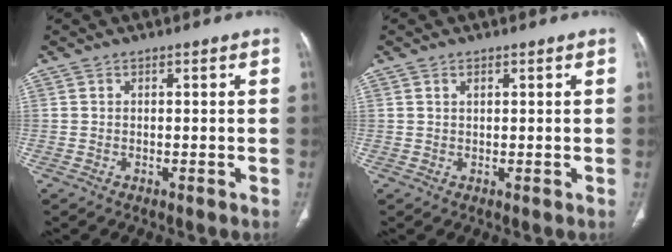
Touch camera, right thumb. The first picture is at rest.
{"total": 0.9, "force": [0.5, 0.4, 0.6], "torque": [-0.008, 0.002, 0.008]}